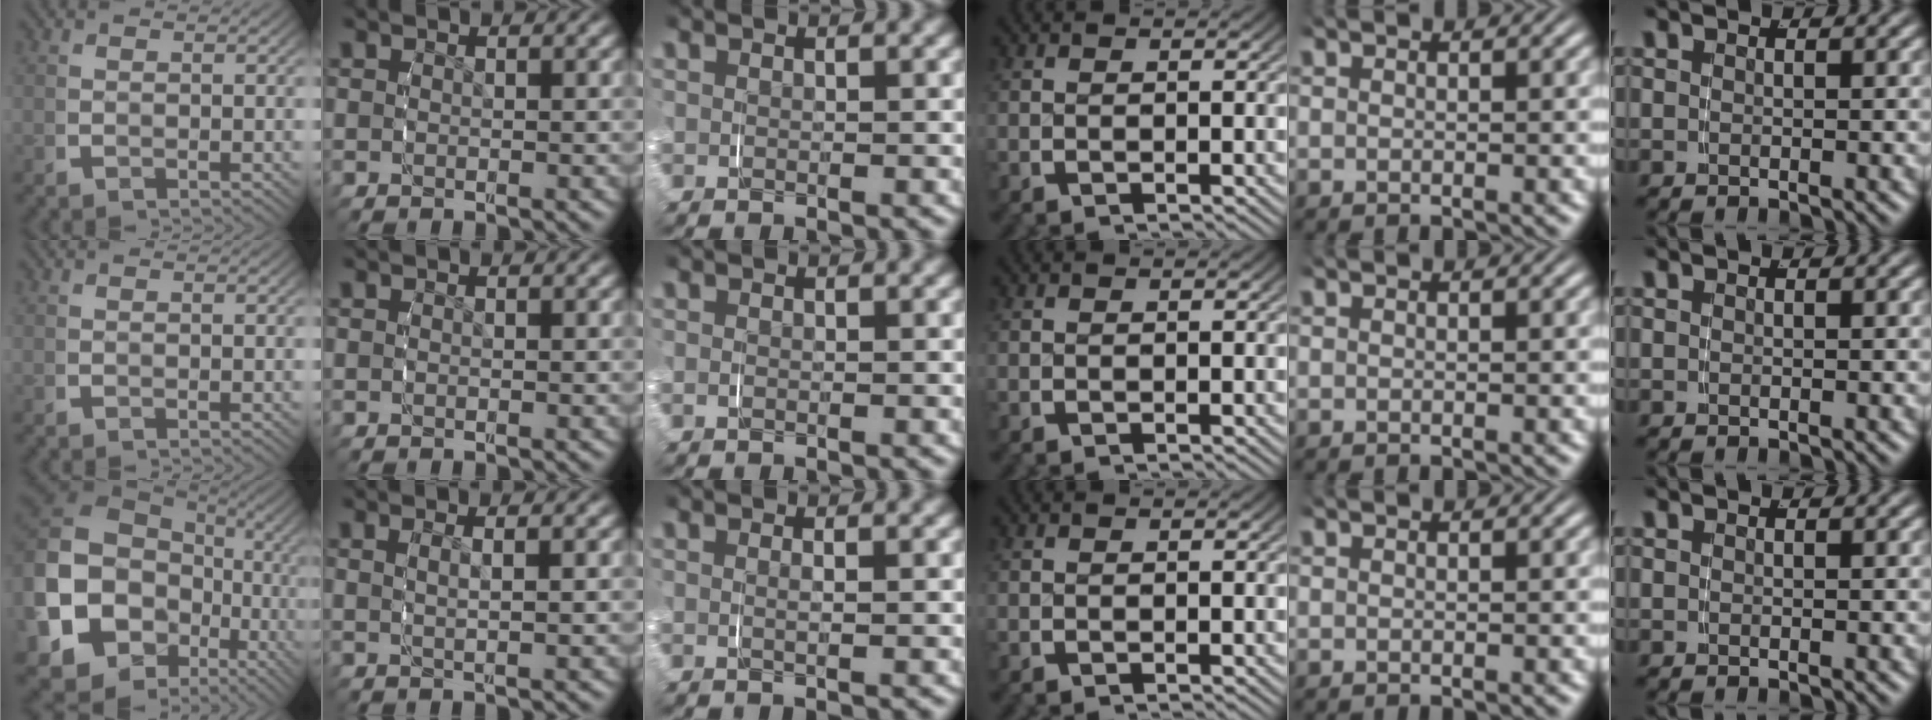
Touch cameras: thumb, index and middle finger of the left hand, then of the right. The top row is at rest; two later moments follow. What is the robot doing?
{"motion": "grasp_and_lifting", "object": "napkin"}